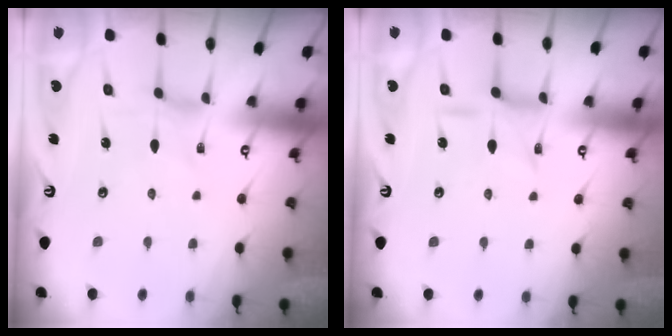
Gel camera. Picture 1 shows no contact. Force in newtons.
{"total": 6.2, "press": 6.2, "slide": 0.4}